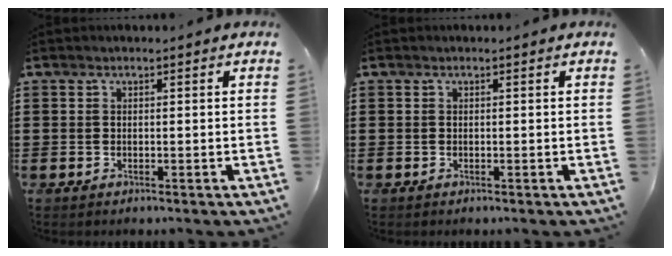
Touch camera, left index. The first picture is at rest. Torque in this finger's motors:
{"motor_torque": [0.00, 0.00, 0.00, 0.00]}